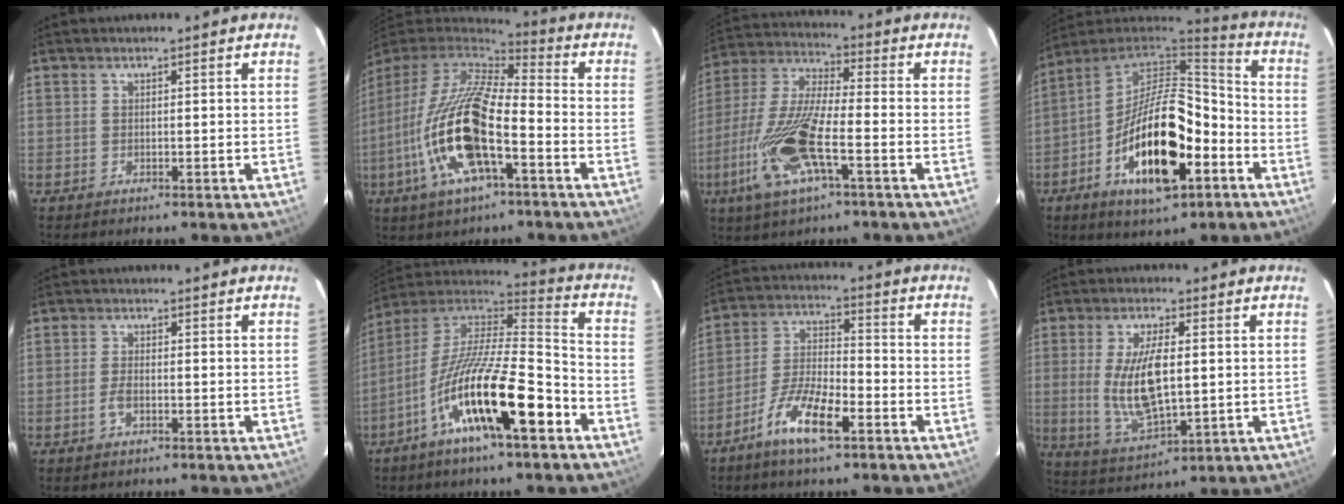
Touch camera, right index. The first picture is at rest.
{"total": 21.1, "force": [-7.8, 7.0, 18.3], "torque": [-0.365, -0.036, -0.152]}
{"total": 17.1, "force": [-6.5, 4.9, 15.0], "torque": [-0.326, -0.016, -0.134]}
{"total": 22.2, "force": [-8.2, 9.9, 18.0], "torque": [-0.335, -0.008, -0.141]}
{"total": 2.6, "force": [-1.1, 1.1, 2.1], "torque": [-0.048, 0.001, -0.023]}
{"total": 21.6, "force": [-10.4, 5.1, 18.2], "torque": [-0.313, -0.030, -0.191]}
{"total": 10.9, "force": [-6.5, 3.0, 8.2], "torque": [-0.173, -0.002, -0.125]}
{"total": 13.1, "force": [0.5, 5.3, 11.9], "torque": [-0.235, -0.012, 0.021]}